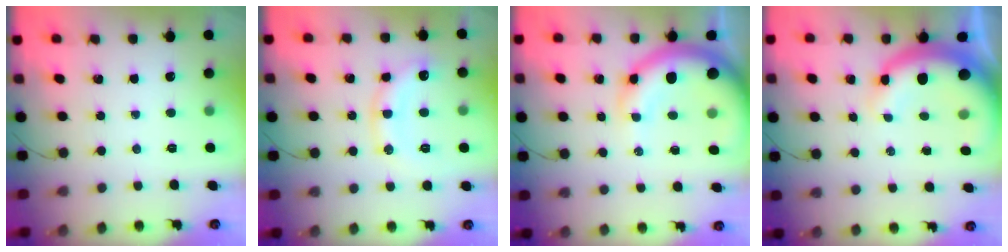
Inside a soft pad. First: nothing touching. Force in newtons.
{"total": 11.5, "press": 11.5, "slide": 0.6}
{"total": 11.5, "press": 11.1, "slide": 2.8}
{"total": 11.2, "press": 10.9, "slide": 2.4}